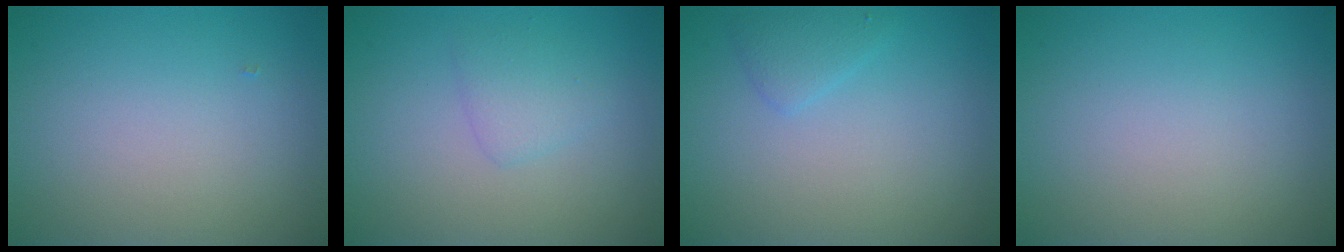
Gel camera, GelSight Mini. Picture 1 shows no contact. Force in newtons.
{"total": 1.6, "press": 1.6, "slide": 0.1}
{"total": 1.4, "press": 1.4, "slide": 0.0}
{"total": 0.0}